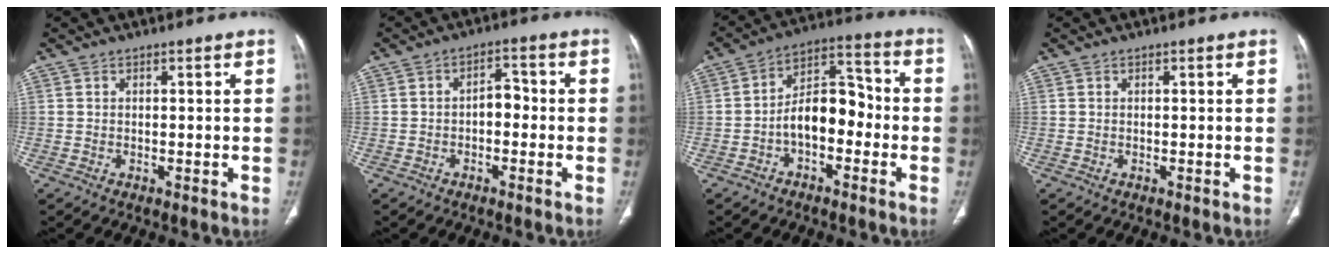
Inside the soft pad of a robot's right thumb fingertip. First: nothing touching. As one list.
[{"total": 3.8, "force": [-0.9, 2.4, 2.8], "torque": [-0.029, 0.020, -0.021]}, {"total": 10.2, "force": [-2.6, 6.1, 7.8], "torque": [-0.103, 0.047, -0.054]}, {"total": 0.0}]